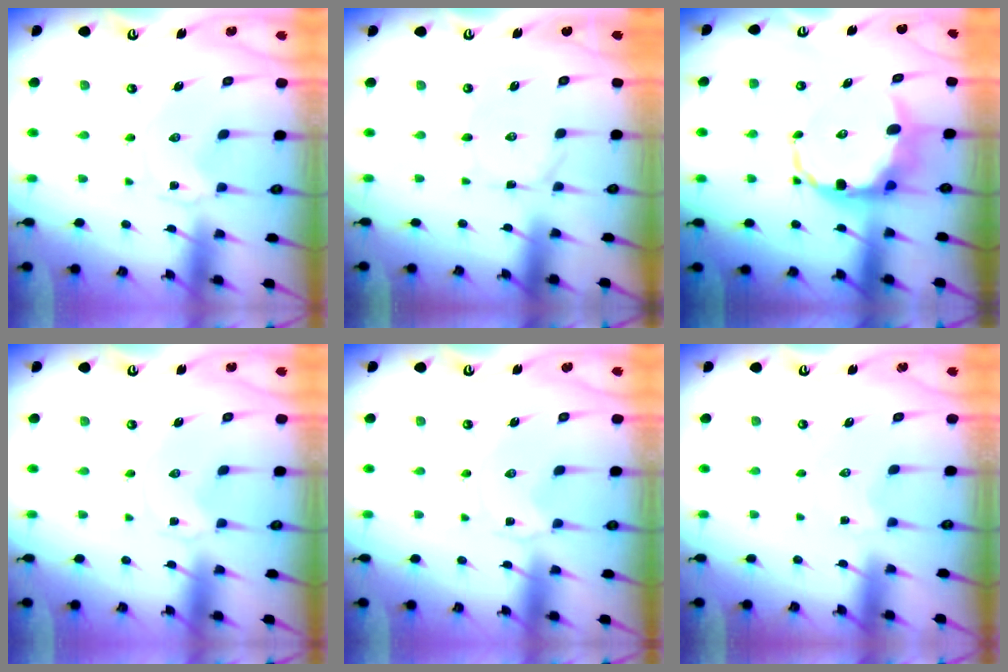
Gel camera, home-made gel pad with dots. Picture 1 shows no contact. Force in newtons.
{"total": 0.6, "press": 0.6, "slide": 0.0}
{"total": 11.7, "press": 11.3, "slide": 2.9}
{"total": 0.0}
{"total": 0.0}
{"total": 3.4, "press": 3.4, "slide": 0.5}